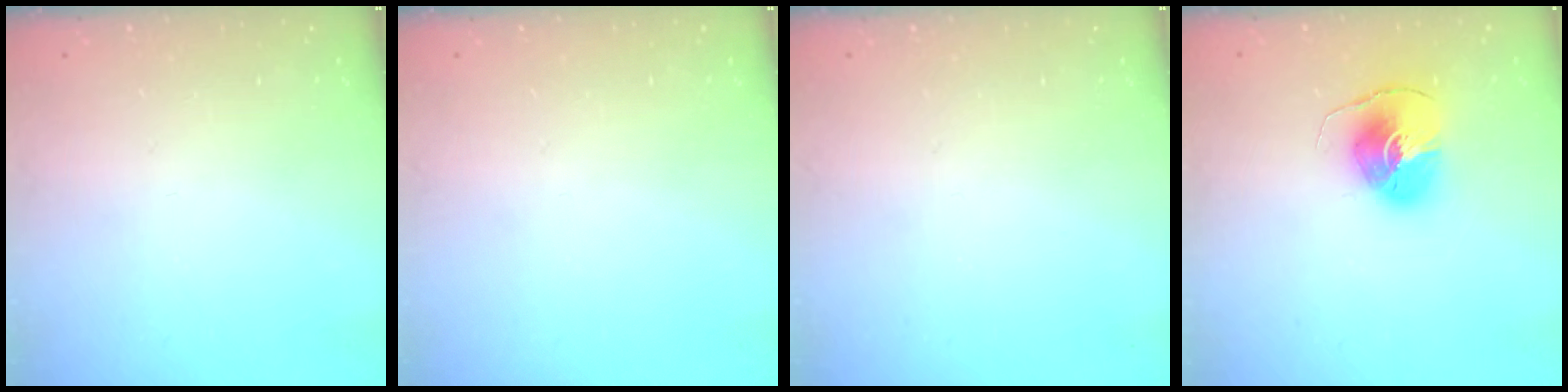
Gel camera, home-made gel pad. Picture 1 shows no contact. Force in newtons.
{"total": 0.0}
{"total": 0.0}
{"total": 8.1, "press": 8.1, "slide": 0.3}